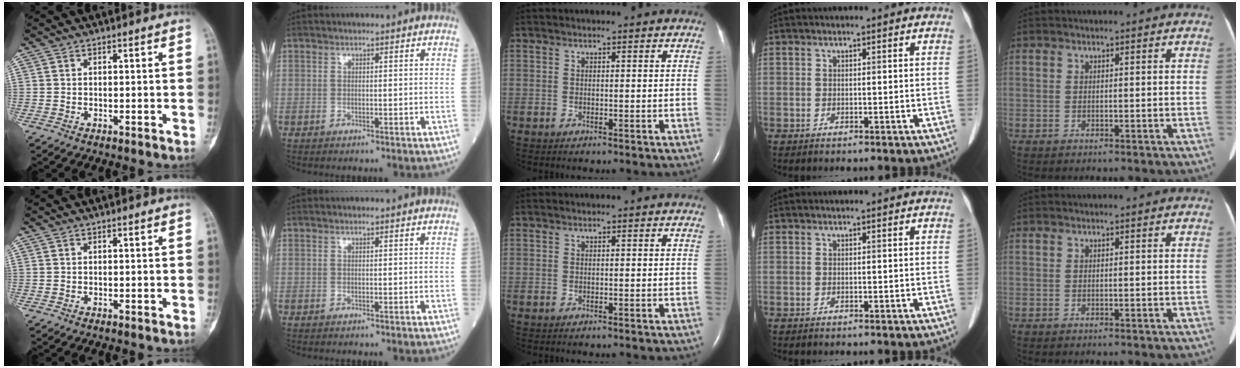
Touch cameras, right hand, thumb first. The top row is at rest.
{}